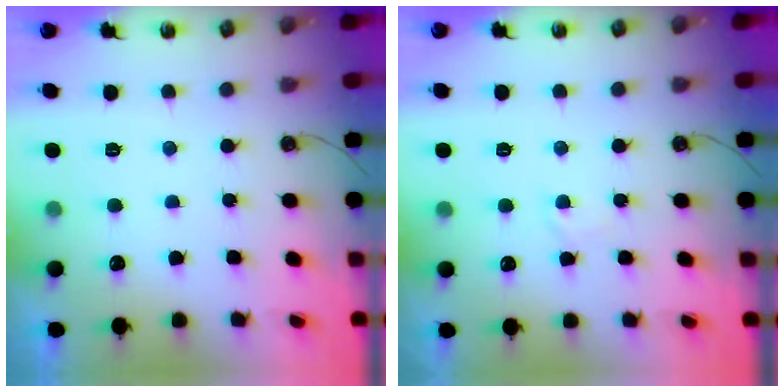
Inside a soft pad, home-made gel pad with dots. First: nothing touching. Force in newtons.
{"total": 2.9, "press": 2.9, "slide": 0.4}